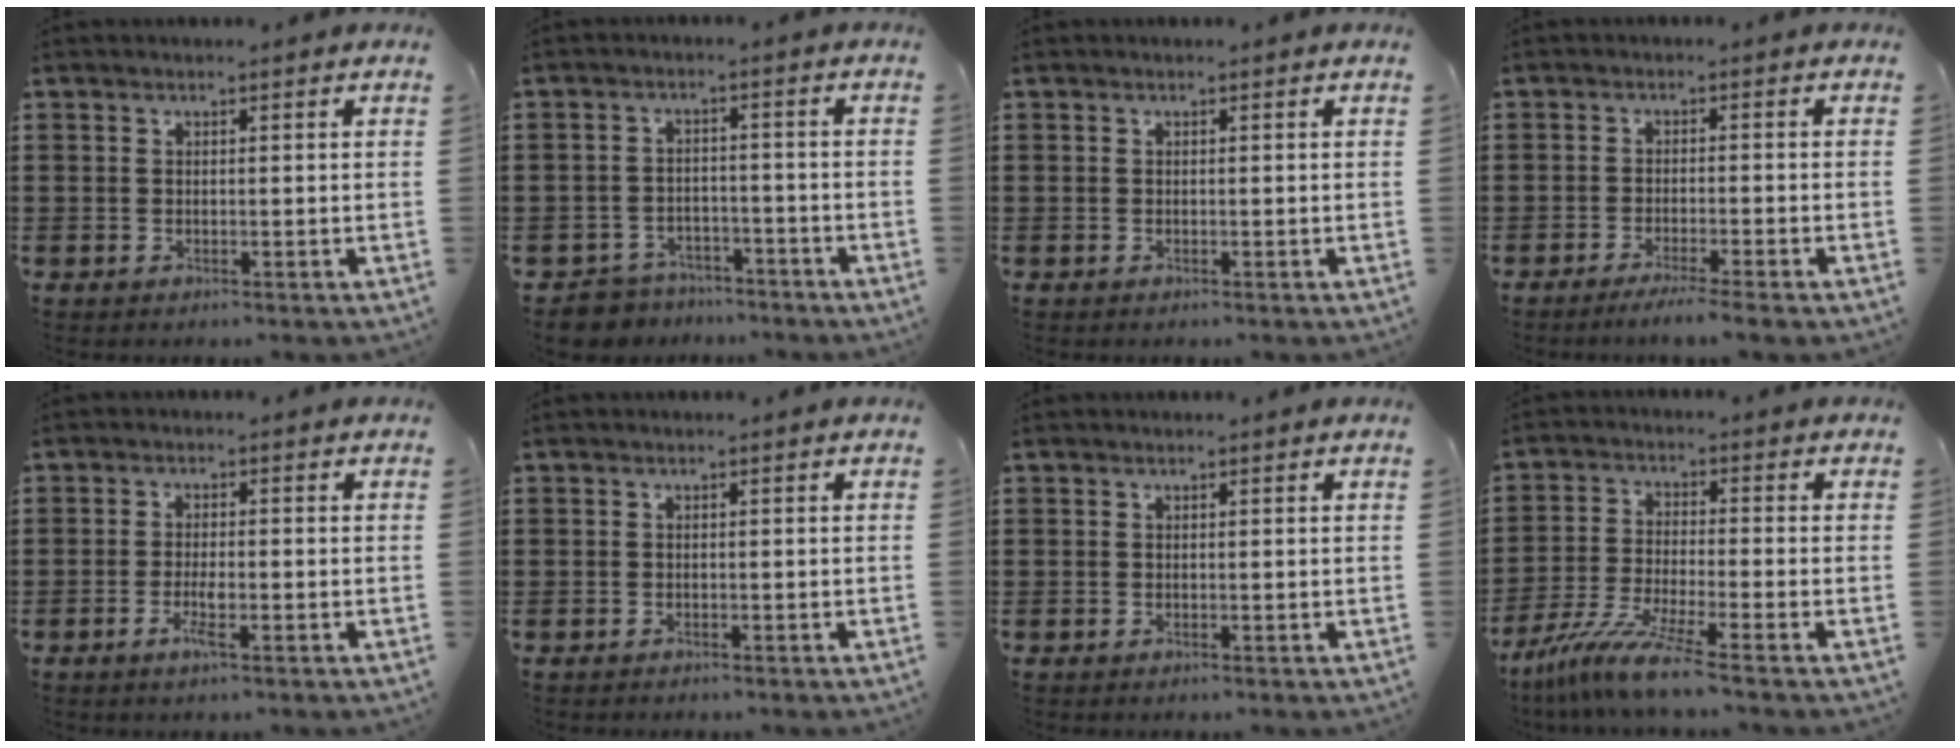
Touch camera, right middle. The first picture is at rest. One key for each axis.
{"total": 4.9, "fx": -4.7, "fy": 1.2, "fz": -0.1, "tx": -0.015, "ty": 0.008, "tz": -0.102}
{"total": 0.0}
{"total": 2.7, "fx": -2.4, "fy": -0.2, "fz": 1.3, "tx": -0.020, "ty": 0.002, "tz": -0.045}
{"total": 3.0, "fx": -1.2, "fy": 0.6, "fz": 2.7, "tx": -0.060, "ty": -0.006, "tz": -0.024}
{"total": 0.9, "fx": -0.6, "fy": 0.7, "fz": -0.1, "tx": 0.001, "ty": 0.004, "tz": -0.015}
{"total": 0.0}
{"total": 8.0, "fx": -6.6, "fy": -0.2, "fz": 4.6, "tx": -0.104, "ty": -0.016, "tz": -0.130}